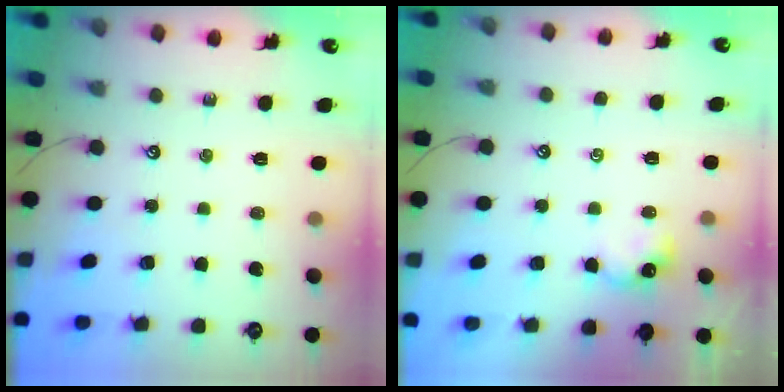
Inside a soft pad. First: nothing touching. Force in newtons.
{"total": 0.7, "press": 0.7, "slide": 0.1}